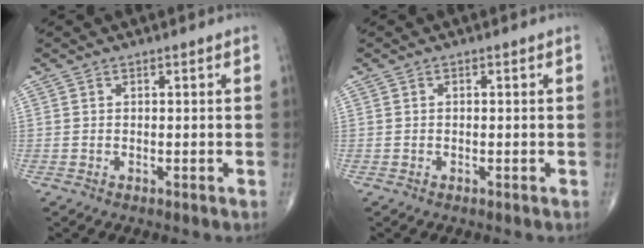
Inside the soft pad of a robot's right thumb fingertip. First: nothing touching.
{"total": 0.0}